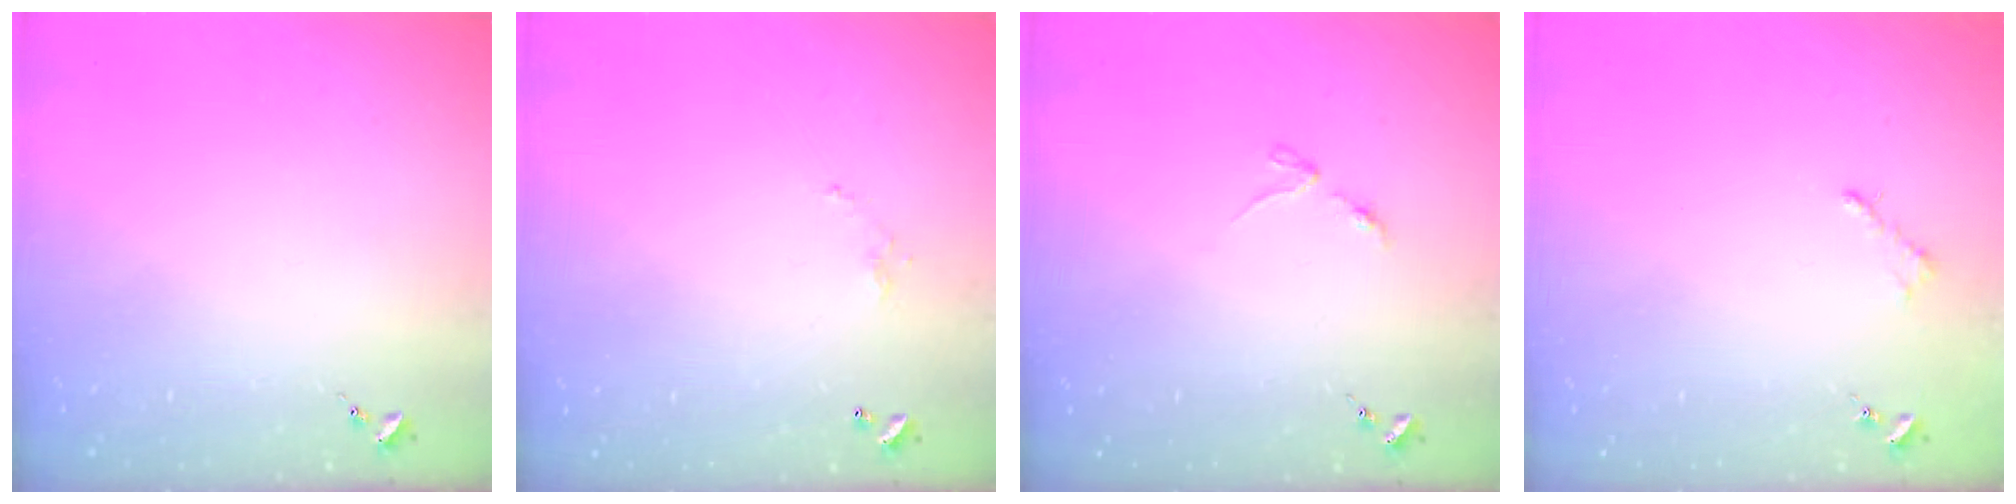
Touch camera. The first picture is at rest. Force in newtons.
{"total": 3.7, "press": 3.7, "slide": 0.1}
{"total": 2.9, "press": 2.8, "slide": 0.4}
{"total": 2.6, "press": 2.5, "slide": 0.3}